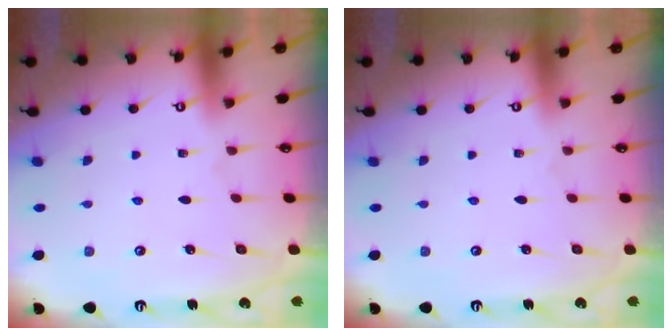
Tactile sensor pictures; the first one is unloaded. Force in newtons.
{"total": 0.0}